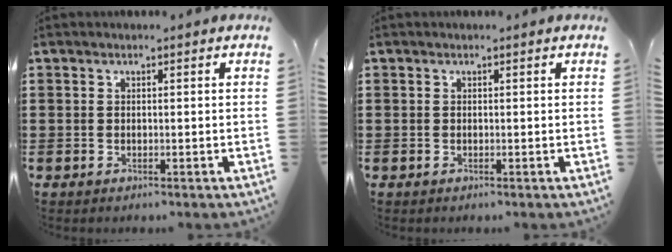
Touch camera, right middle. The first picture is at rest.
{"total": 0.0}